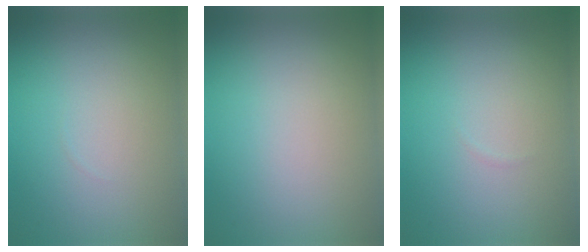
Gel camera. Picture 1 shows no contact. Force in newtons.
{"total": 0.0}
{"total": 0.0}